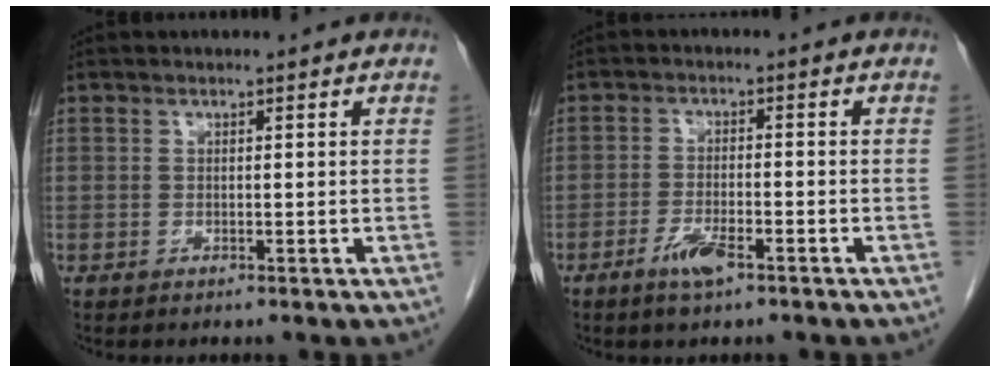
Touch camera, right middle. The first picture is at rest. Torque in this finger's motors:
{"motor_torque": [-0.11, -0.21, -0.02, 0.02]}